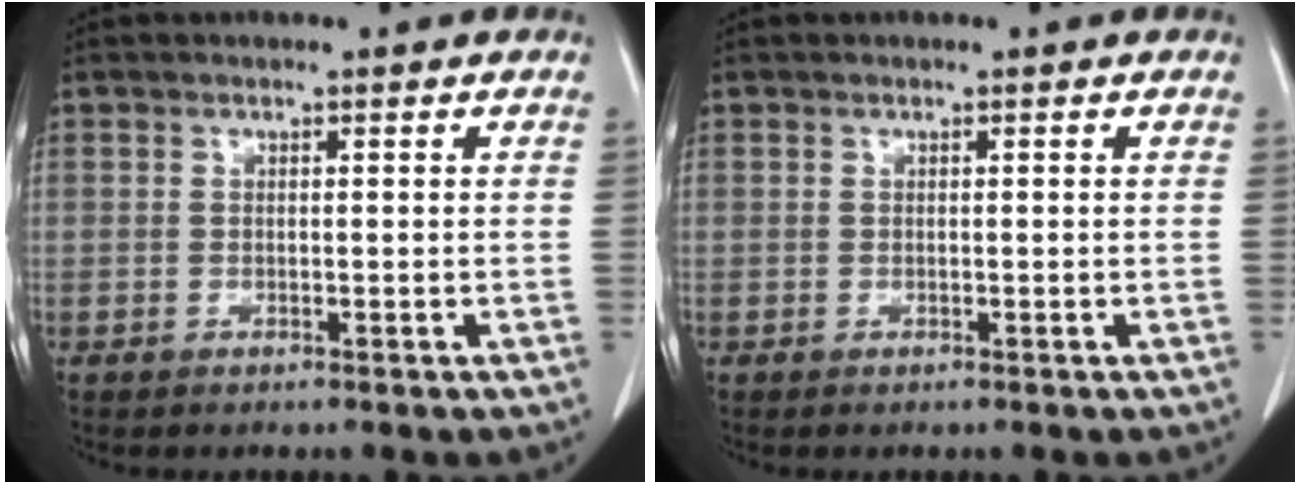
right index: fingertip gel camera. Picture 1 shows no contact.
{"total": 0.0}